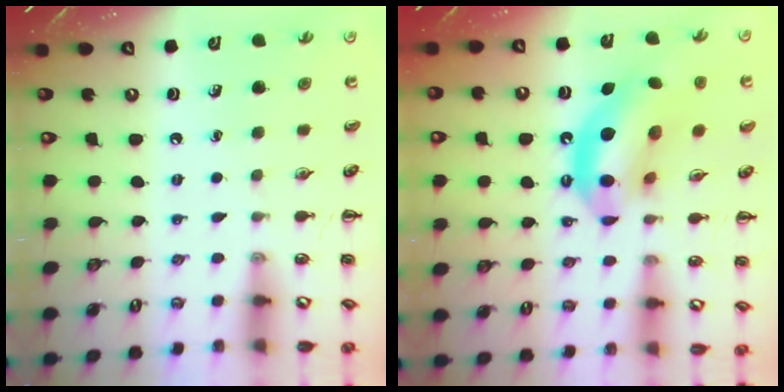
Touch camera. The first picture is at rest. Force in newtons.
{"total": 16.0, "press": 15.3, "slide": 4.6}